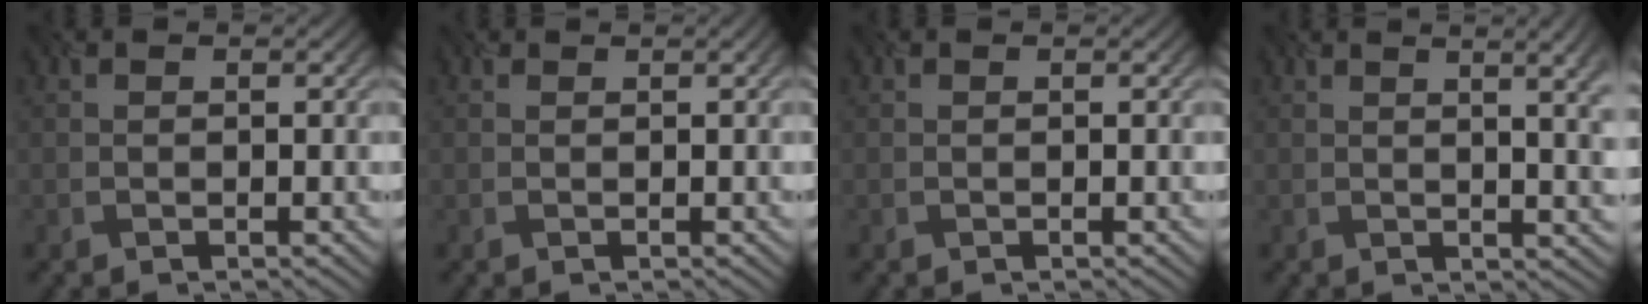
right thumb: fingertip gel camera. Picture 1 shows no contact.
{"total": 0.9, "force": [0.4, 0.4, 0.7], "torque": [-0.003, 0.001, 0.004]}
{"total": 0.0}
{"total": 8.1, "force": [2.2, 2.9, 7.3], "torque": [-0.059, 0.036, 0.017]}